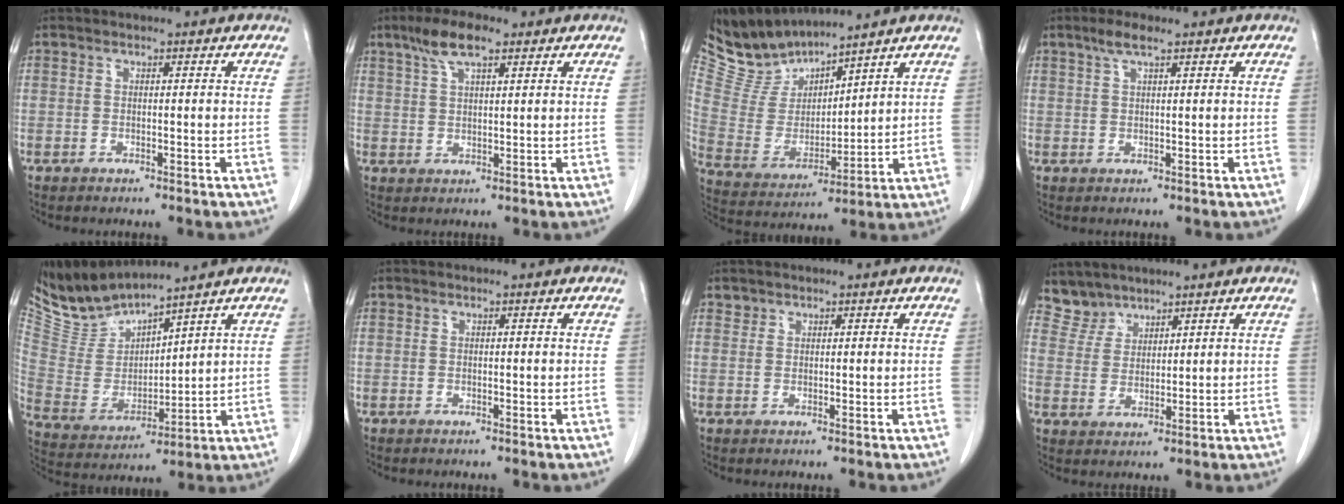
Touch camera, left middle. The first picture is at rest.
{"total": 5.9, "force": [3.8, 1.4, 4.3], "torque": [-0.092, 0.014, 0.072]}
{"total": 9.5, "force": [9.4, 1.2, 1.0], "torque": [-0.046, 0.001, 0.211]}
{"total": 2.6, "force": [1.8, 0.2, 1.9], "torque": [-0.045, 0.006, 0.037]}
{"total": 9.1, "force": [9.0, 0.0, 1.6], "torque": [-0.059, -0.006, 0.201]}
{"total": 0.0}
{"total": 0.8, "force": [0.7, 0.4, -0.1], "torque": [0.005, 0.003, 0.011]}
{"total": 4.0, "force": [3.6, 1.6, -0.6], "torque": [0.014, 0.005, 0.077]}